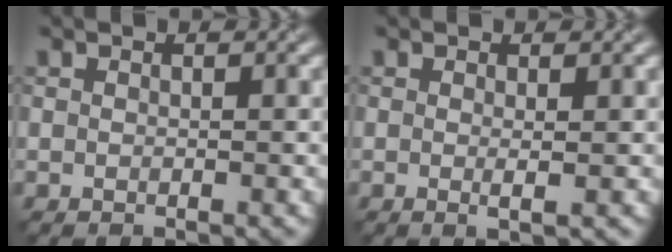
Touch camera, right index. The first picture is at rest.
{"total": 1.1, "force": [0.0, 0.1, 1.1], "torque": [-0.019, -0.003, -0.002]}